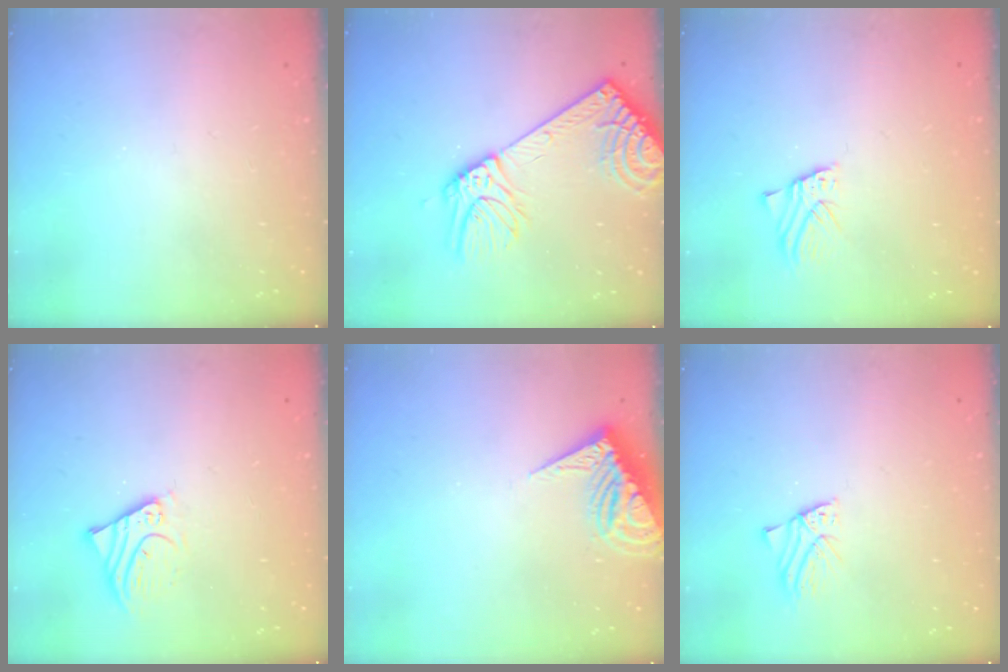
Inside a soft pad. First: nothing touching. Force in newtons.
{"total": 15.7, "press": 15.2, "slide": 3.9}
{"total": 1.5, "press": 1.5, "slide": 0.1}
{"total": 4.2, "press": 4.2, "slide": 0.3}
{"total": 12.2, "press": 12.2, "slide": 1.2}
{"total": 1.8, "press": 1.8, "slide": 0.1}